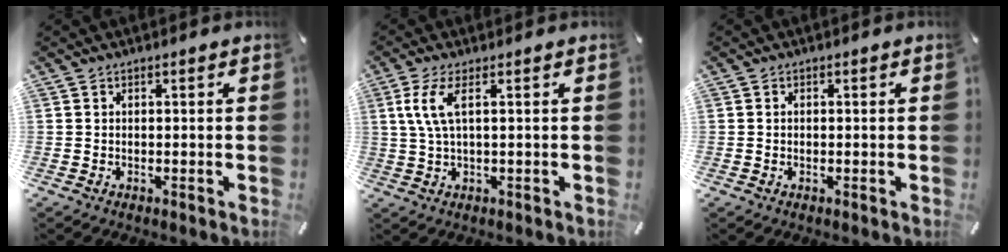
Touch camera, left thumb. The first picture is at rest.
{"total": 6.0, "force": [1.6, 1.2, 5.7], "torque": [-0.128, -0.009, 0.023]}
{"total": 0.7, "force": [0.0, 0.3, 0.6], "torque": [-0.014, 0.001, -0.001]}